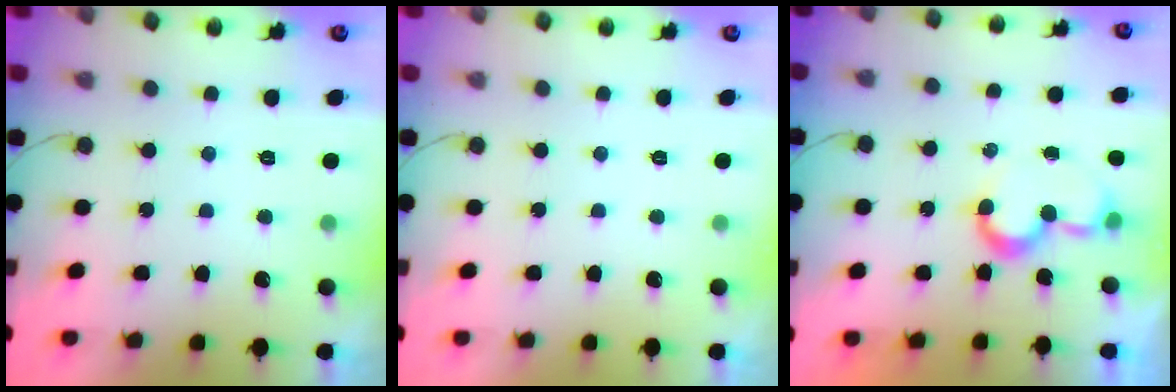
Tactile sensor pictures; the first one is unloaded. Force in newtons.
{"total": 0.0}
{"total": 7.6, "press": 7.5, "slide": 0.7}